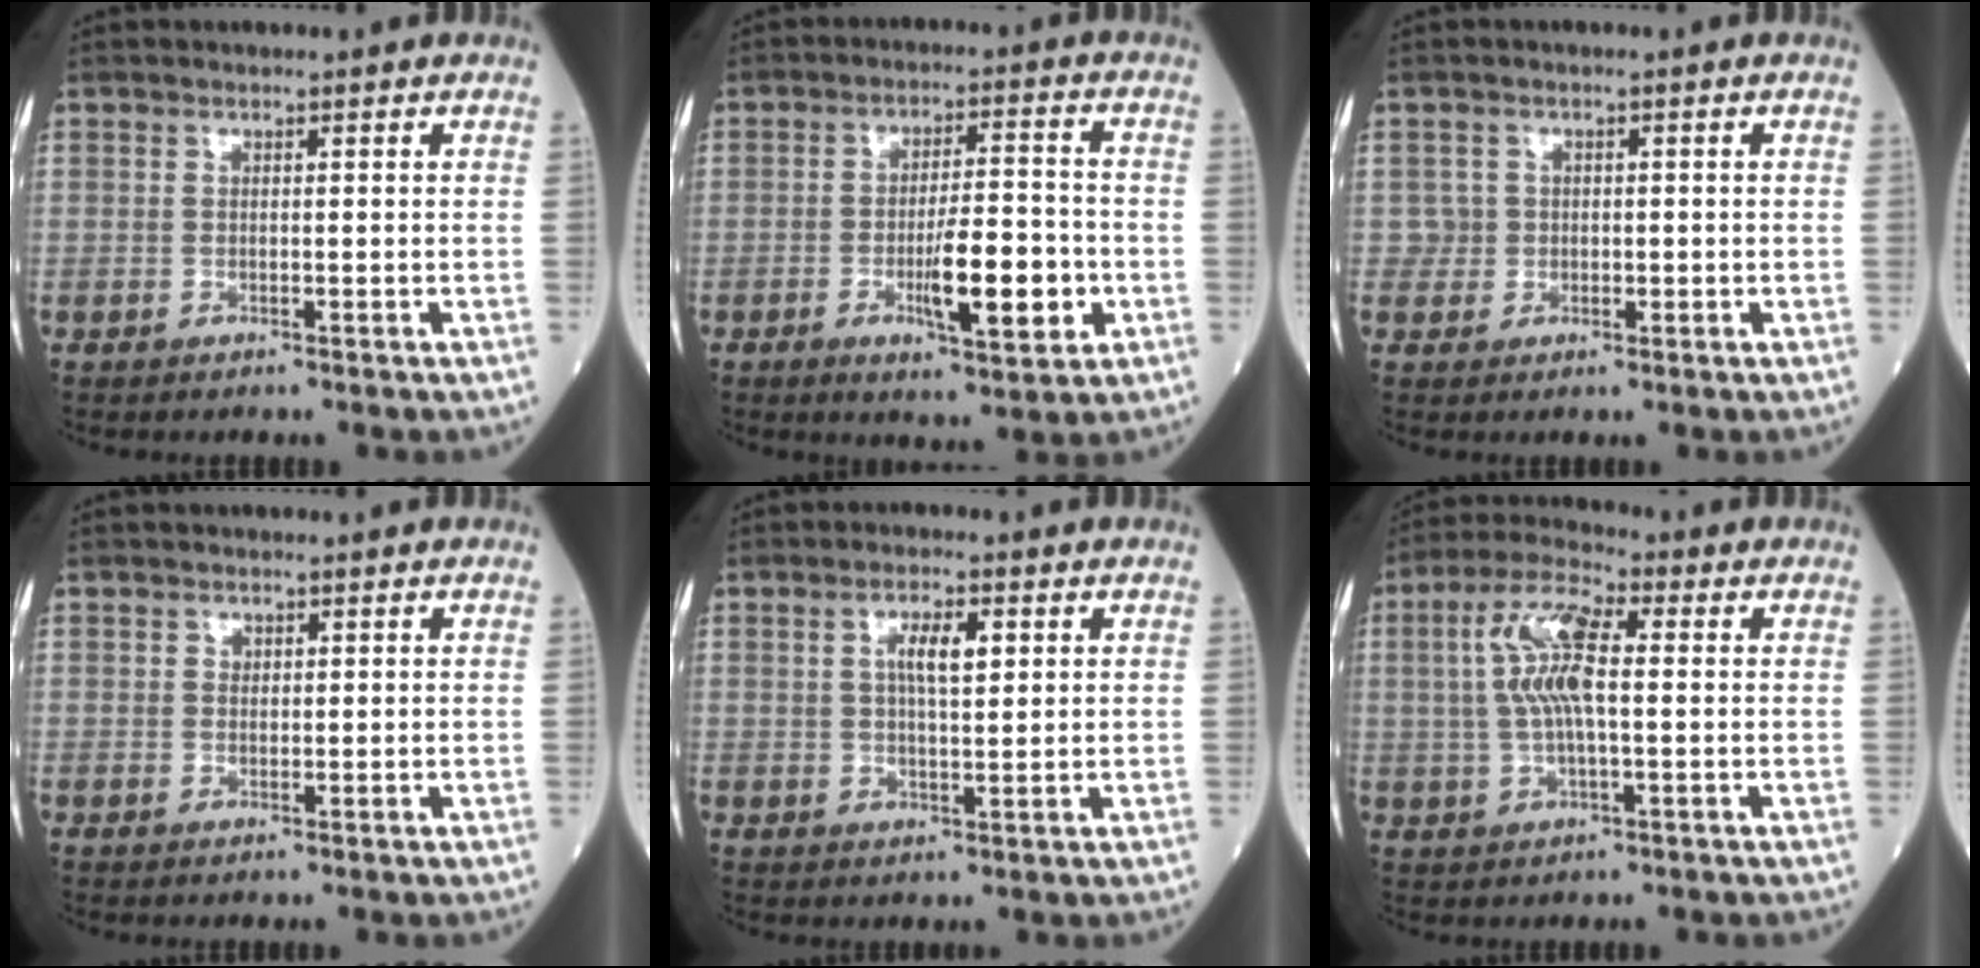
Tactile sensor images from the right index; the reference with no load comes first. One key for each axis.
{"total": 9.9, "fx": -2.9, "fy": 2.0, "fz": 9.3, "tx": -0.152, "ty": -0.004, "tz": -0.042}
{"total": 2.0, "fx": 0.1, "fy": 2.0, "fz": -0.1, "tx": 0.010, "ty": 0.007, "tz": 0.002}
{"total": 0.9, "fx": 0.5, "fy": 0.7, "fz": 0.3, "tx": -0.003, "ty": -0.002, "tz": 0.009}
{"total": 4.7, "fx": 1.6, "fy": 1.2, "fz": 4.3, "tx": -0.080, "ty": 0.006, "tz": 0.030}
{"total": 9.1, "fx": 1.1, "fy": 2.4, "fz": 8.7, "tx": -0.183, "ty": 0.018, "tz": 0.020}